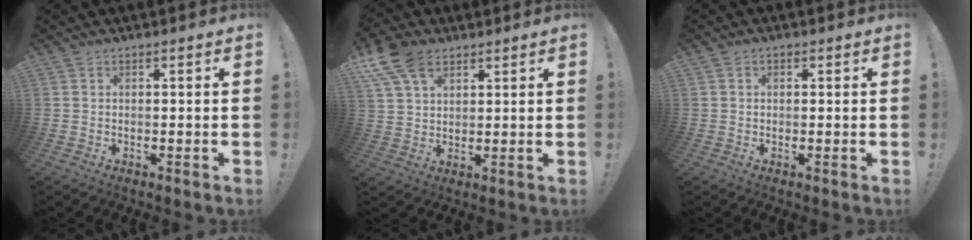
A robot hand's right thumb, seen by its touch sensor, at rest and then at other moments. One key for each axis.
{"total": 11.2, "fx": 6.2, "fy": 7.0, "fz": 6.2, "tx": -0.118, "ty": -0.018, "tz": 0.122}
{"total": 0.9, "fx": 0.0, "fy": 0.8, "fz": 0.5, "tx": -0.008, "ty": 0.003, "tz": 0.000}